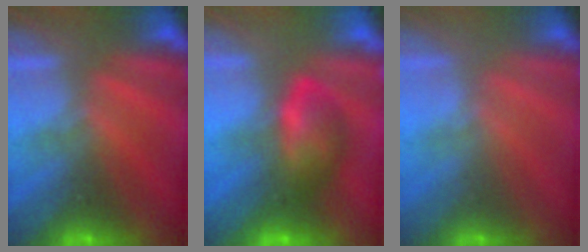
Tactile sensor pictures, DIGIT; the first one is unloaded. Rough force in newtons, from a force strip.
{"total": 7.0}
{"total": 2.2}